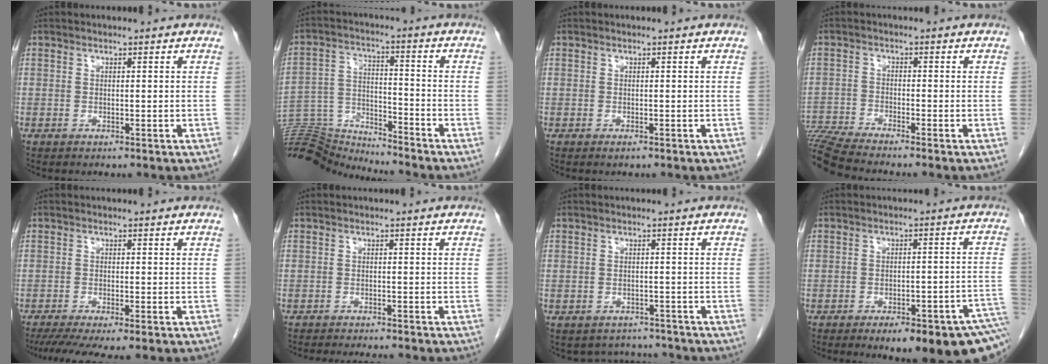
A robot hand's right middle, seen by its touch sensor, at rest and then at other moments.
{"total": 14.0, "force": [-14.0, -0.2, 0.9], "torque": [-0.018, 0.022, -0.253]}
{"total": 0.5, "force": [-0.4, 0.1, 0.3], "torque": [-0.007, -0.001, -0.004]}
{"total": 9.0, "force": [-8.3, -1.5, 3.2], "torque": [-0.058, -0.013, -0.151]}
{"total": 8.3, "force": [-6.8, 0.4, 4.7], "torque": [-0.063, -0.015, -0.107]}
{"total": 8.6, "force": [-7.9, 1.0, 3.3], "torque": [-0.041, -0.013, -0.105]}
{"total": 4.4, "force": [-4.0, 1.7, -0.7], "torque": [0.011, 0.018, -0.051]}
{"total": 17.2, "force": [-11.9, 2.4, 12.2], "torque": [-0.083, 0.008, -0.148]}